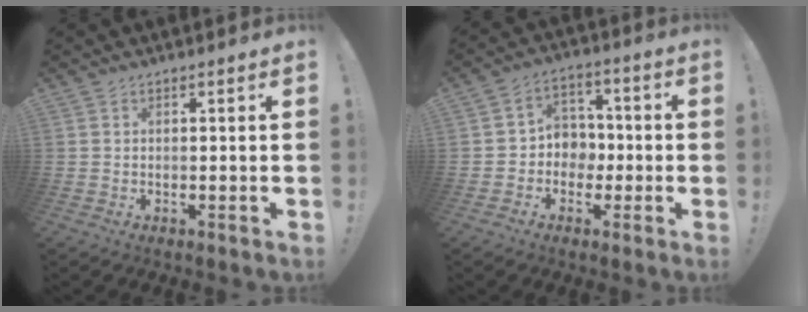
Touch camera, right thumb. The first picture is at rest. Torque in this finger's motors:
{"motor_torque": [-0.01, 0.04, 0.02, -0.07, 0.08]}